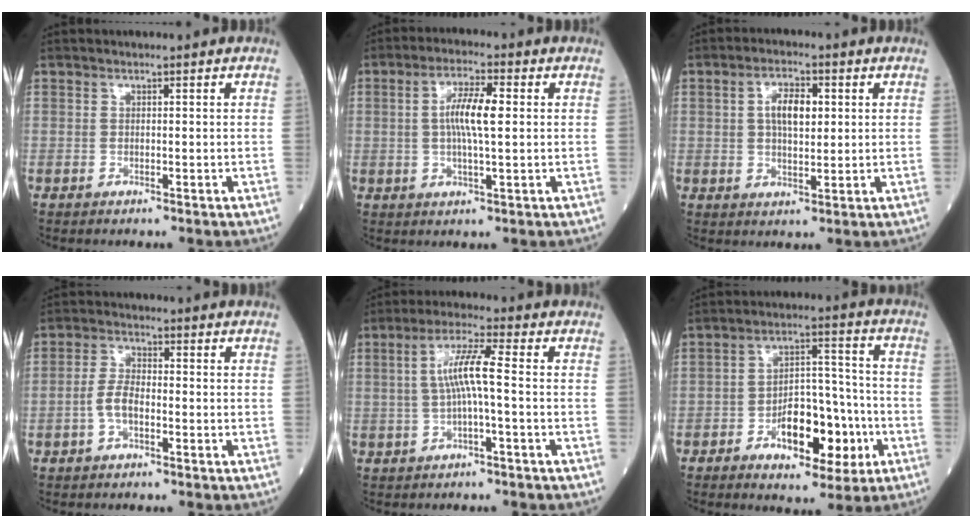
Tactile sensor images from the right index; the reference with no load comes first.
{"total": 6.7, "force": [0.8, 0.9, 6.6], "torque": [-0.129, 0.008, 0.014]}
{"total": 5.6, "force": [1.3, 2.3, 4.9], "torque": [-0.091, 0.009, 0.025]}
{"total": 4.0, "force": [-1.2, 1.8, 3.3], "torque": [-0.073, 0.008, -0.026]}
{"total": 6.2, "force": [0.0, 0.1, 6.2], "torque": [-0.123, 0.014, 0.000]}
{"total": 11.5, "force": [-4.4, 5.1, 9.3], "torque": [-0.149, 0.021, -0.062]}